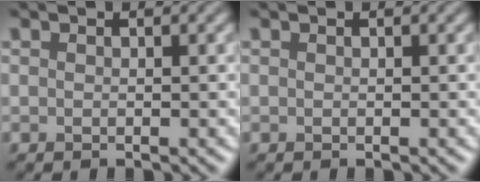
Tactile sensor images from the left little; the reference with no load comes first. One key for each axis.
{"total": 0.0}